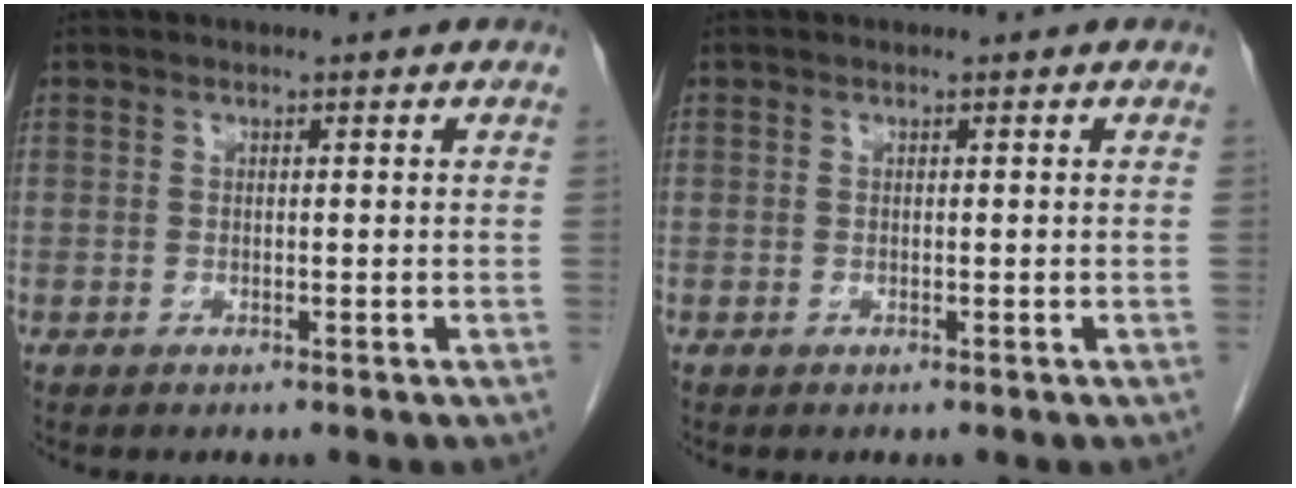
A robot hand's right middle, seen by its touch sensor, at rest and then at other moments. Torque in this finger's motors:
{"motor_torque": [0.18, -0.06, 0.03, 0.01]}